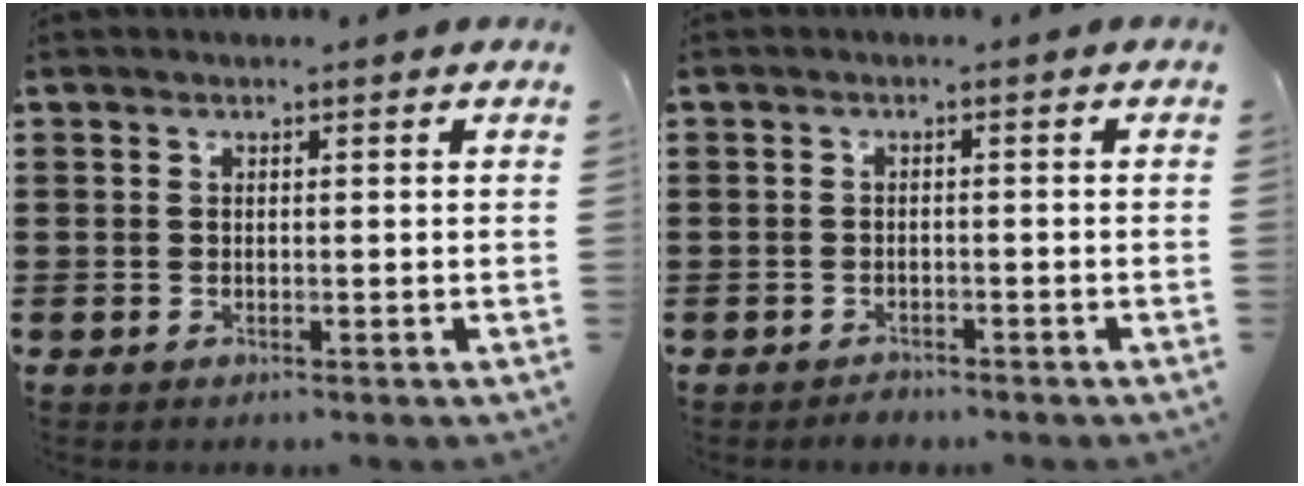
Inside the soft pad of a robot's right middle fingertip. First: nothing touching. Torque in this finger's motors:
{"motor_torque": [-0.48, 0.49, -1.06, -0.21]}